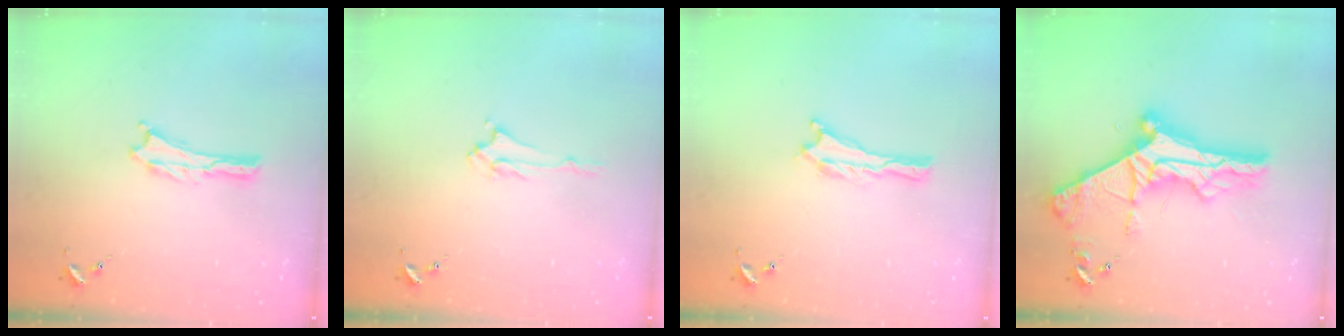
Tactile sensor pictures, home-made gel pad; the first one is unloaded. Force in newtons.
{"total": 1.4, "press": 1.4, "slide": 0.3}
{"total": 0.0}
{"total": 10.8, "press": 10.7, "slide": 1.2}